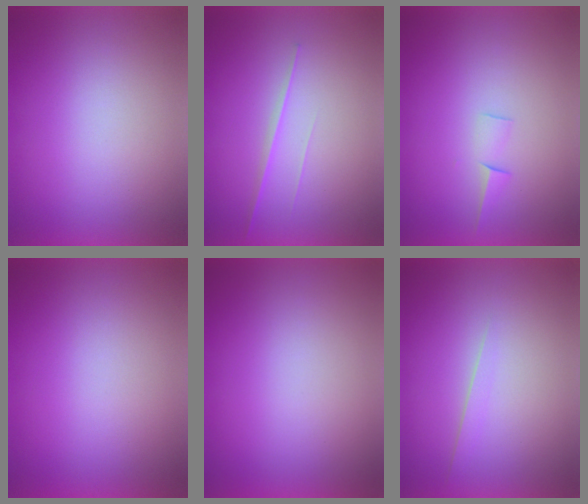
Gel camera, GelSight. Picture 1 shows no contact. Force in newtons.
{"total": 1.8}
{"total": 1.5}
{"total": 0.0}
{"total": 1.2}
{"total": 1.4}